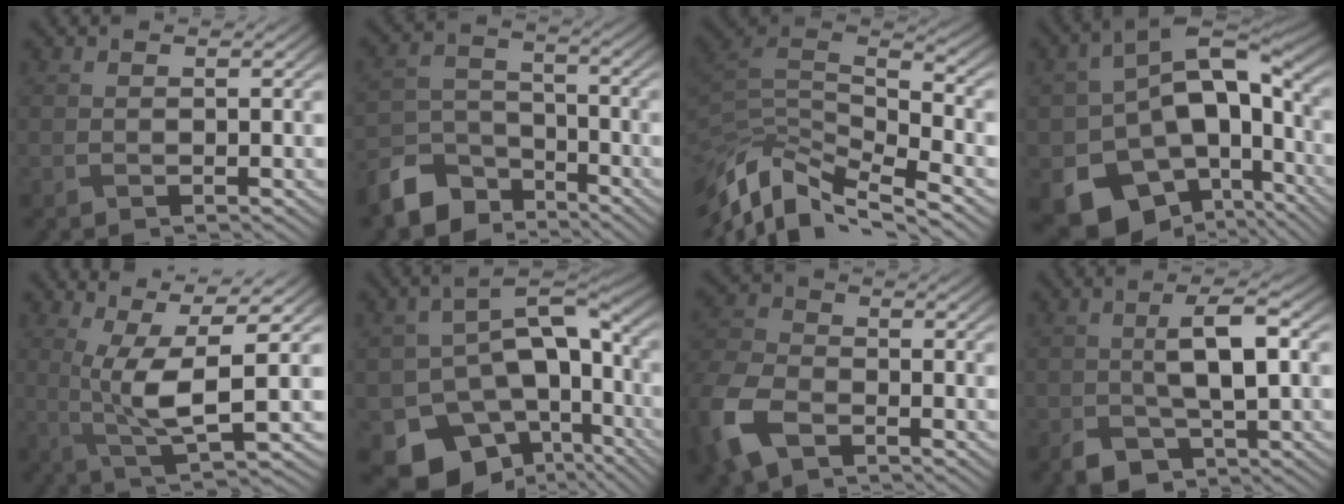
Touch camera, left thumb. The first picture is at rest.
{"total": 9.6, "force": [-6.9, 5.4, 4.0], "torque": [-0.100, -0.018, -0.133]}
{"total": 12.4, "force": [-8.4, 4.2, 8.2], "torque": [-0.220, -0.016, -0.140]}
{"total": 17.2, "force": [-4.1, 11.4, 12.2], "torque": [-0.232, -0.038, -0.043]}
{"total": 6.8, "force": [1.3, 1.1, 6.6], "torque": [-0.147, 0.003, 0.031]}
{"total": 15.1, "force": [-4.4, 10.2, 10.2], "torque": [-0.180, -0.048, -0.041]}
{"total": 10.3, "force": [-5.4, 6.5, 5.9], "torque": [-0.180, -0.036, -0.115]}
{"total": 6.6, "force": [-1.0, 3.4, 5.5], "torque": [-0.100, -0.004, -0.013]}